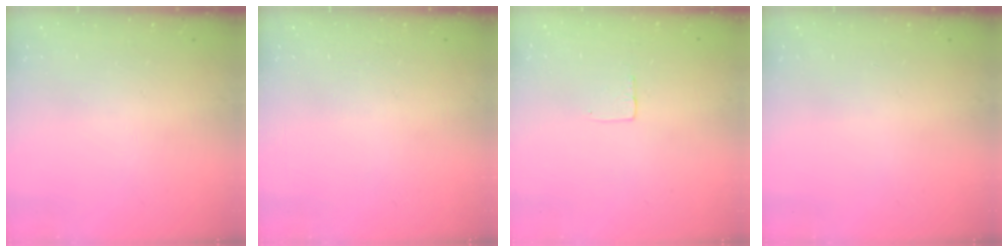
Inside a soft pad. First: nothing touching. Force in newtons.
{"total": 0.0}
{"total": 2.7, "press": 2.7, "slide": 0.1}
{"total": 0.0}